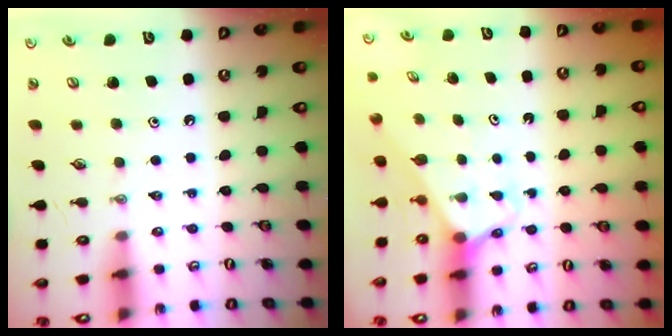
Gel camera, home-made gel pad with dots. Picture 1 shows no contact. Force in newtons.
{"total": 2.5, "press": 2.5, "slide": 0.3}